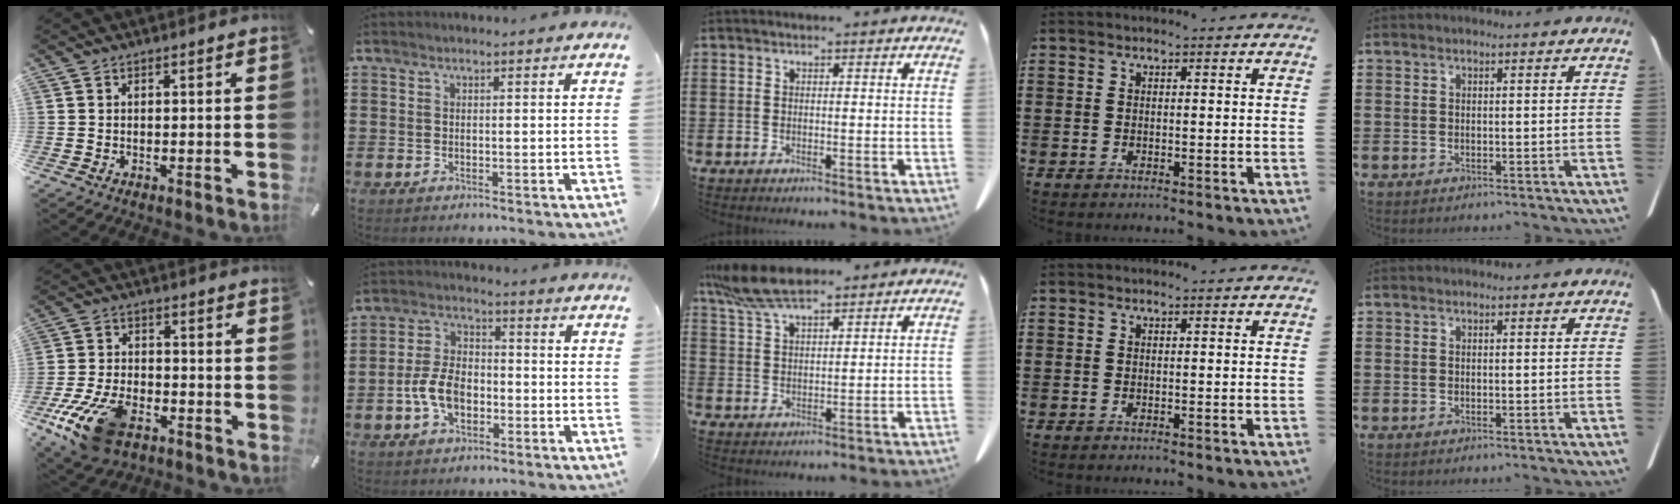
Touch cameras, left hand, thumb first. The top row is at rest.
{"thumb": {"total": 15.4, "force": [-8.6, 8.1, 9.9], "torque": [-0.197, 0.040, -0.147]}, "index": {"total": 7.5, "force": [-2.3, 4.6, 5.4], "torque": [-0.128, 0.005, -0.049]}, "middle": {"total": 7.9, "force": [6.2, 1.9, 4.5], "torque": [-0.113, -0.011, 0.115]}}